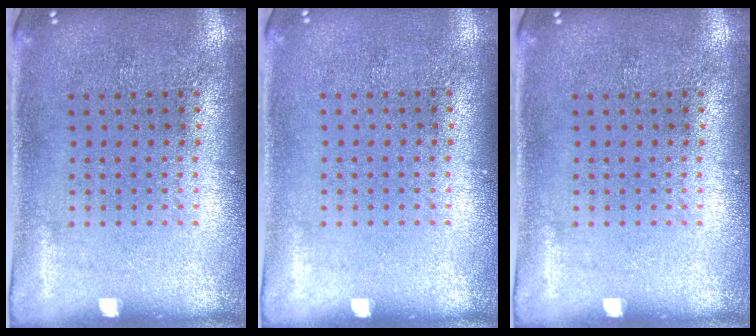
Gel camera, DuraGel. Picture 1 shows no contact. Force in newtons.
{"total": 0.0}
{"total": 0.0}